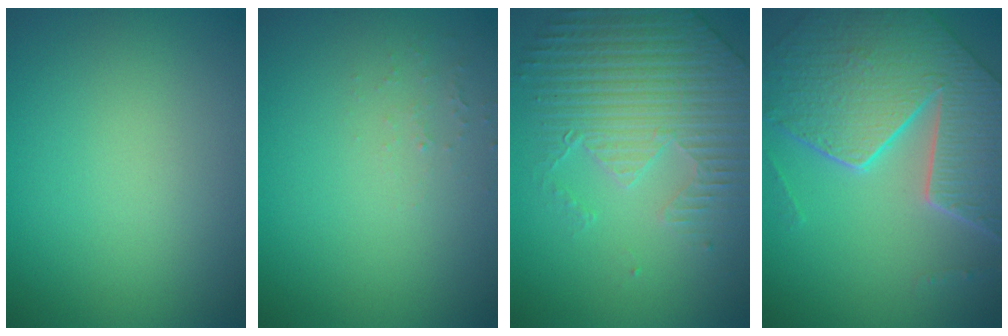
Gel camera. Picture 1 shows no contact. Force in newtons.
{"total": 0.8, "press": 0.8, "slide": 0.3}
{"total": 4.7, "press": 4.6, "slide": 1.1}
{"total": 8.8, "press": 6.3, "slide": 6.2}